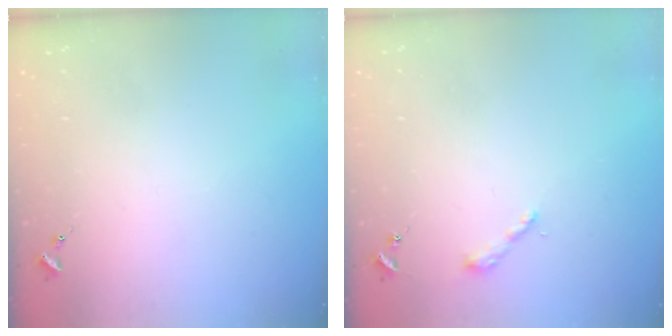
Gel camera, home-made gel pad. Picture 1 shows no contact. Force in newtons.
{"total": 3.8, "press": 3.8, "slide": 0.3}